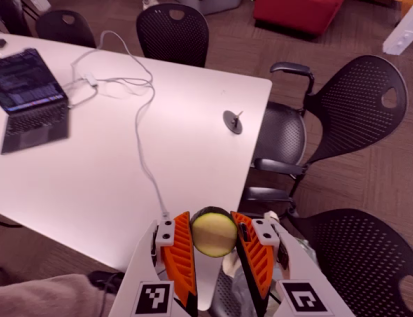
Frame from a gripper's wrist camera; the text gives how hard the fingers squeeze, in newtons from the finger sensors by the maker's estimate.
{"total": 9.7, "left": 9.5, "right": 10.0}